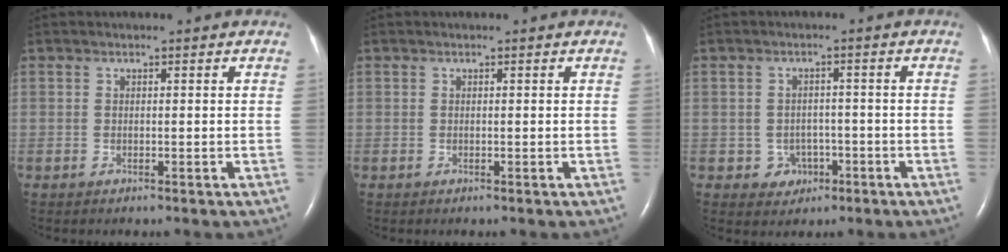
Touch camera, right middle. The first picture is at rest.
{"total": 0.0}
{"total": 3.3, "force": [-1.3, 3.0, 0.6], "torque": [-0.003, 0.011, -0.009]}